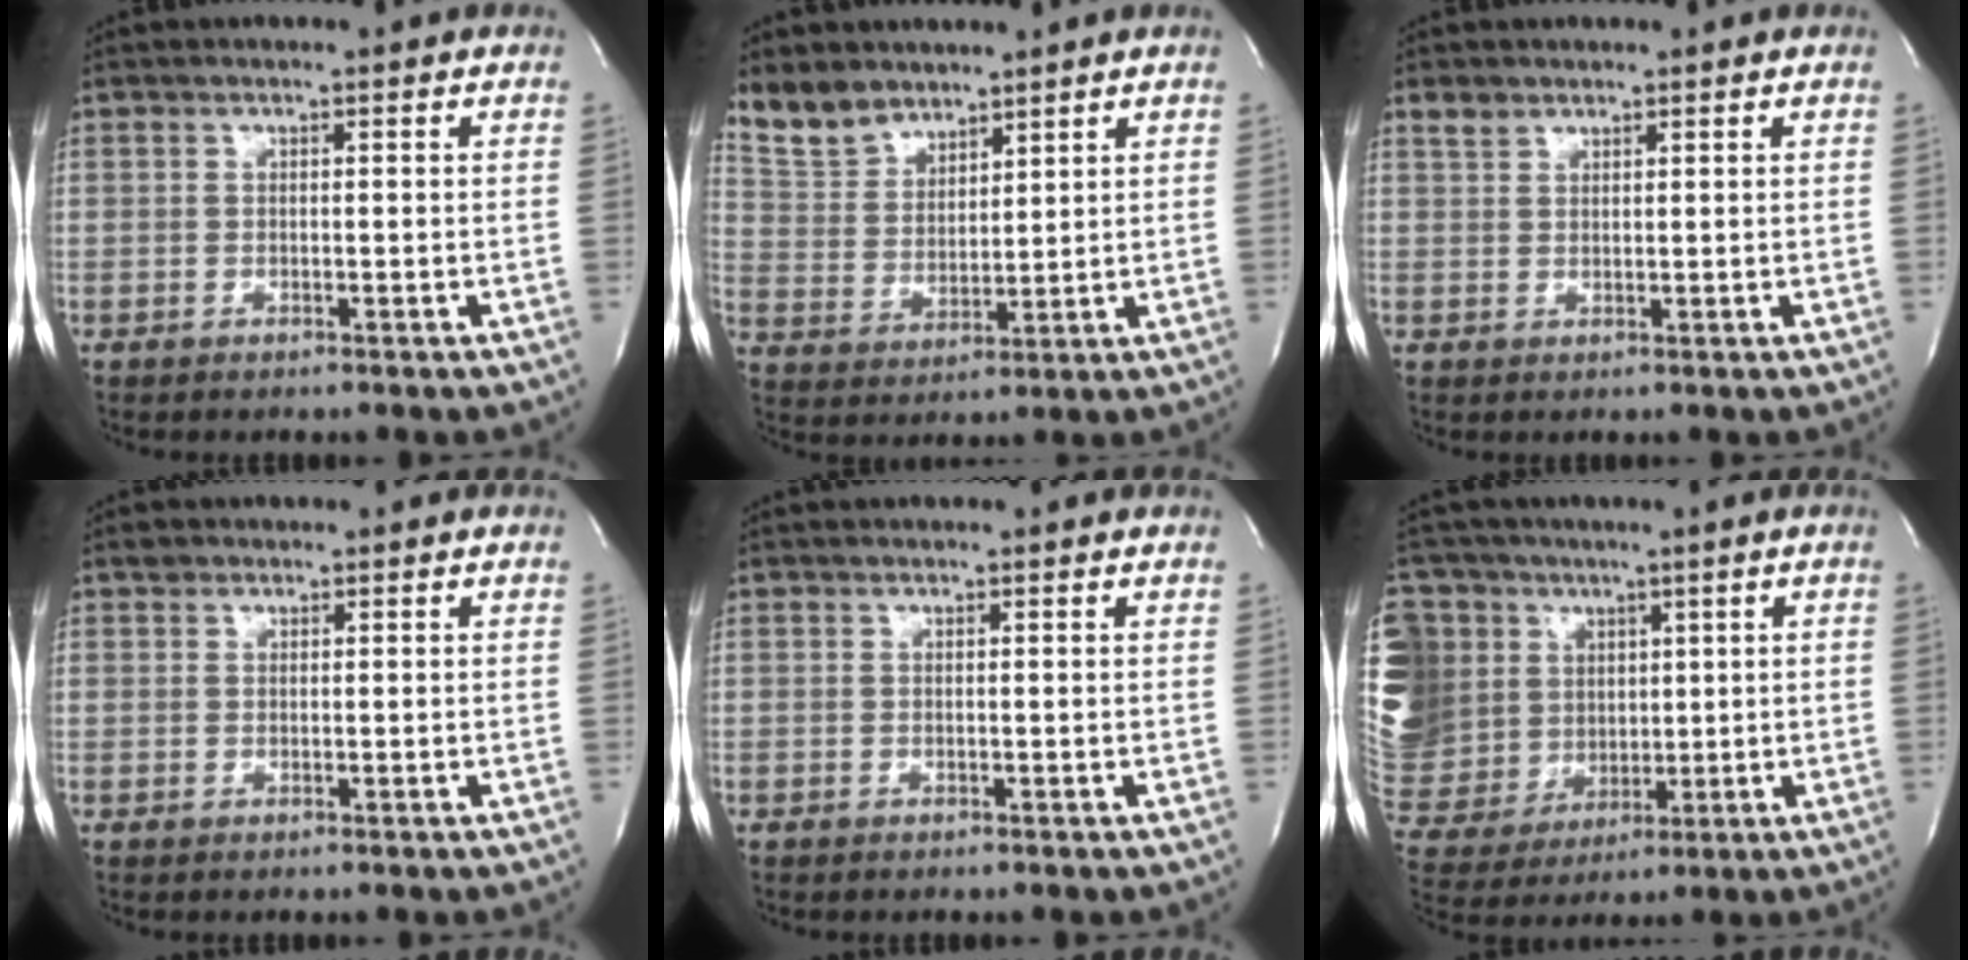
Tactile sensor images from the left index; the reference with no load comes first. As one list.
[{"total": 8.0, "force": [6.9, 3.8, 1.7], "torque": [-0.045, 0.013, 0.152]}, {"total": 2.0, "force": [1.7, 1.1, 0.3], "torque": [-0.010, 0.009, 0.033]}, {"total": 1.0, "force": [0.6, 0.8, 0.1], "torque": [0.006, 0.005, 0.007]}, {"total": 0.9, "force": [0.9, 0.1, 0.1], "torque": [-0.006, 0.012, 0.013]}, {"total": 26.2, "force": [8.0, 22.6, 10.5], "torque": [-0.345, 0.099, 0.169]}]